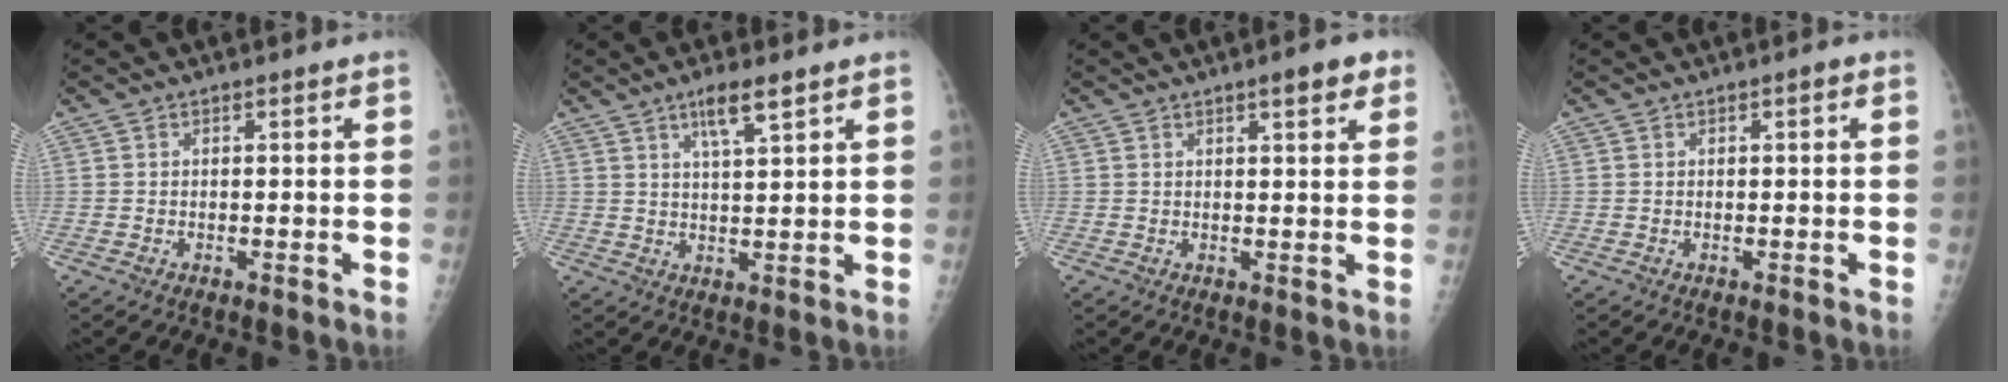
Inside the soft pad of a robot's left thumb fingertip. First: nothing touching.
{"total": 5.6, "force": [3.4, 0.9, 4.3], "torque": [-0.078, -0.017, 0.063]}
{"total": 4.5, "force": [2.5, 1.2, 3.5], "torque": [-0.033, -0.007, 0.031]}
{"total": 0.8, "force": [0.2, 0.3, 0.7], "torque": [-0.010, 0.002, 0.000]}